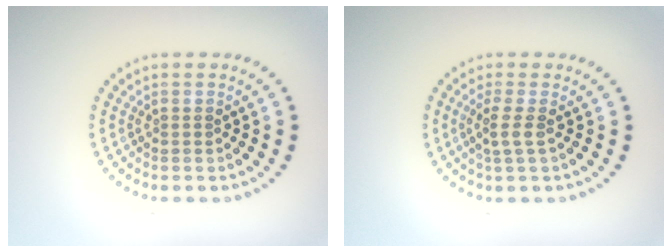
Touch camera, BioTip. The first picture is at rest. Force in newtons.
{"total": 1.5, "press": 1.3, "slide": 0.9}